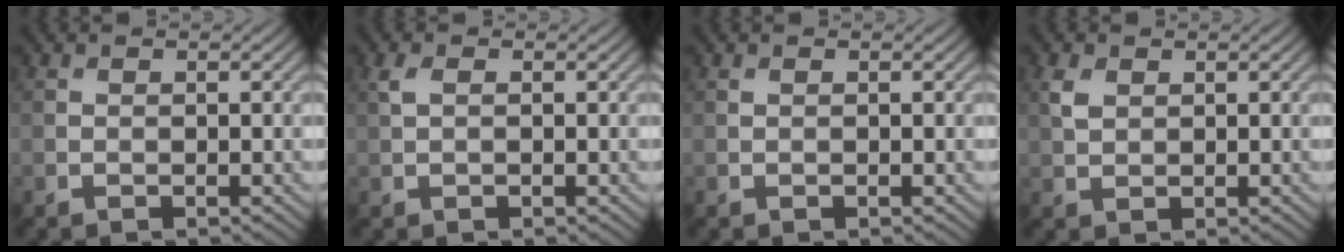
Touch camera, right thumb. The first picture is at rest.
{"total": 1.3, "force": [0.3, 0.6, 1.1], "torque": [-0.032, 0.004, 0.005]}
{"total": 0.0}
{"total": 2.0, "force": [0.9, 1.3, 1.2], "torque": [-0.034, 0.002, 0.020]}